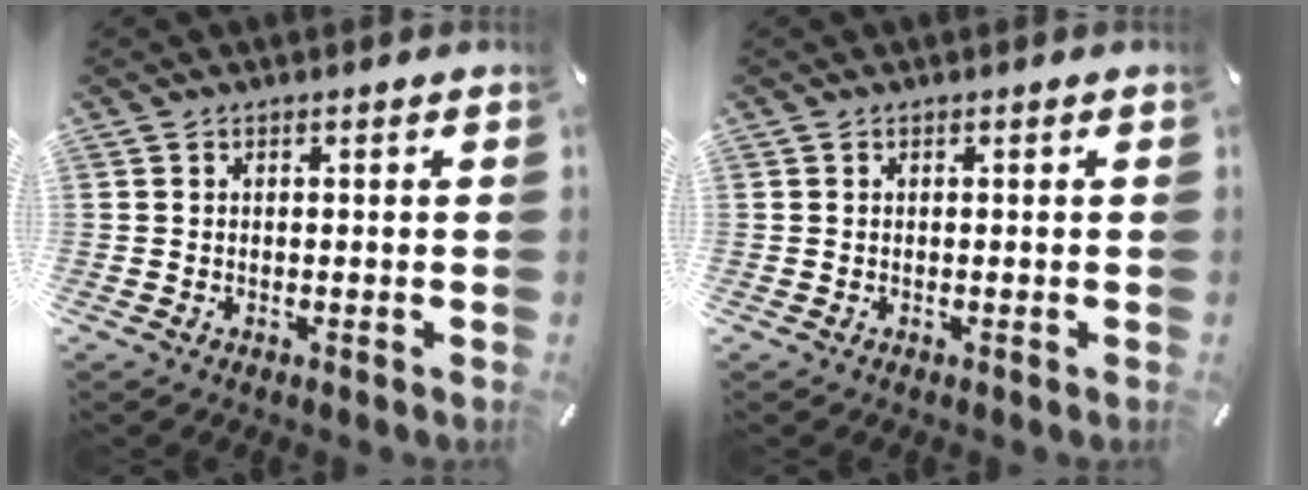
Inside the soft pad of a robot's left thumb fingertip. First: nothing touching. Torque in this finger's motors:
{"motor_torque": [0.00, 0.00, 0.00, 0.00, 0.00]}